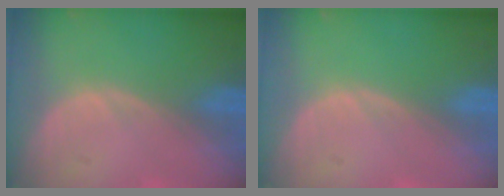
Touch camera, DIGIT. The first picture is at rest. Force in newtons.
{"total": 0.0}